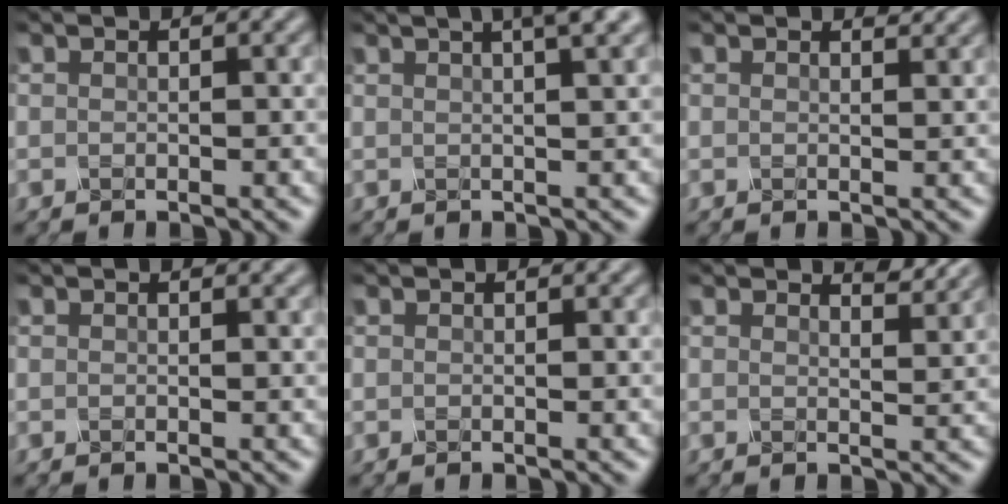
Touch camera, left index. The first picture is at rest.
{"total": 5.2, "force": [3.0, 1.4, 4.0], "torque": [-0.032, 0.023, 0.015]}
{"total": 1.1, "force": [1.1, 0.1, 0.3], "torque": [-0.008, -0.002, 0.012]}
{"total": 0.6, "force": [0.6, 0.1, 0.2], "torque": [-0.006, 0.001, 0.008]}
{"total": 0.0}
{"total": 2.3, "force": [2.2, 0.2, 0.8], "torque": [-0.009, -0.002, 0.027]}